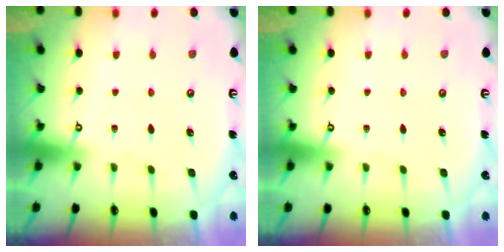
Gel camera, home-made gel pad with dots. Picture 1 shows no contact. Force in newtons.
{"total": 0.0}